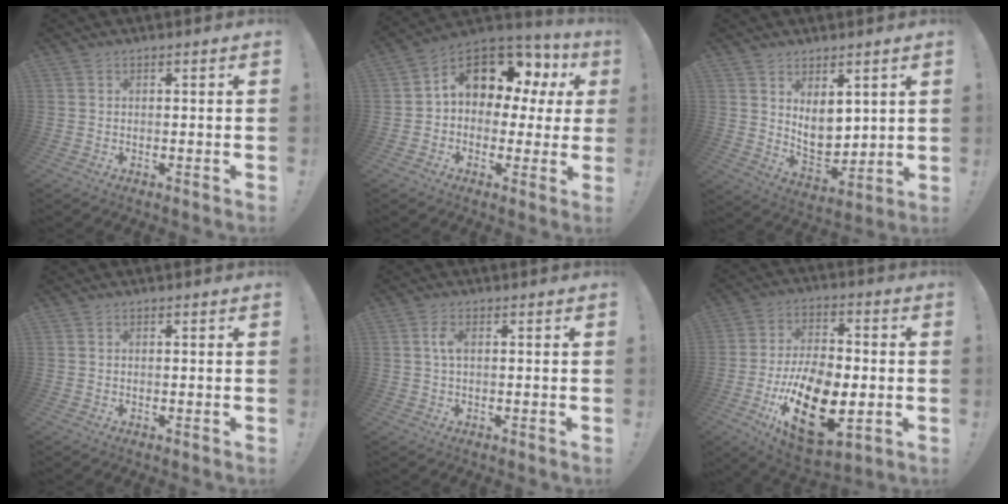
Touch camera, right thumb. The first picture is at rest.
{"total": 12.6, "force": [5.7, 8.0, 7.9], "torque": [-0.124, -0.037, 0.102]}
{"total": 9.6, "force": [4.3, 6.4, 5.8], "torque": [-0.088, -0.040, 0.084]}
{"total": 0.0}
{"total": 3.3, "force": [0.4, 1.5, 2.9], "torque": [-0.049, 0.004, 0.004]}
{"total": 22.4, "force": [-6.8, 12.6, 17.3], "torque": [-0.287, 0.029, -0.101]}